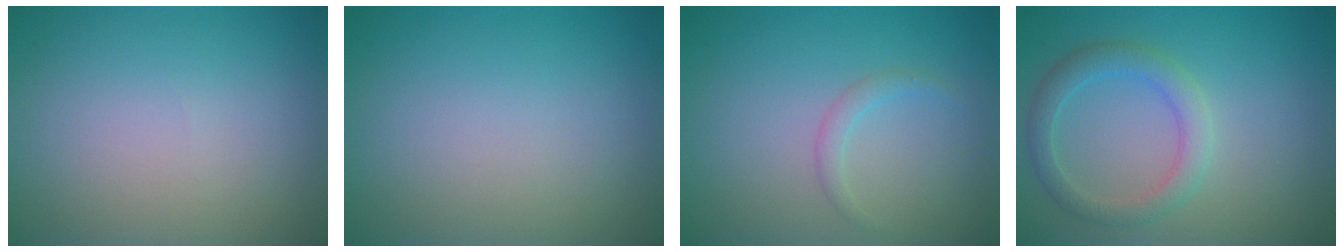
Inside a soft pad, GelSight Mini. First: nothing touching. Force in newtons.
{"total": 0.0}
{"total": 1.1, "press": 1.1, "slide": 0.1}
{"total": 2.9, "press": 2.9, "slide": 0.2}